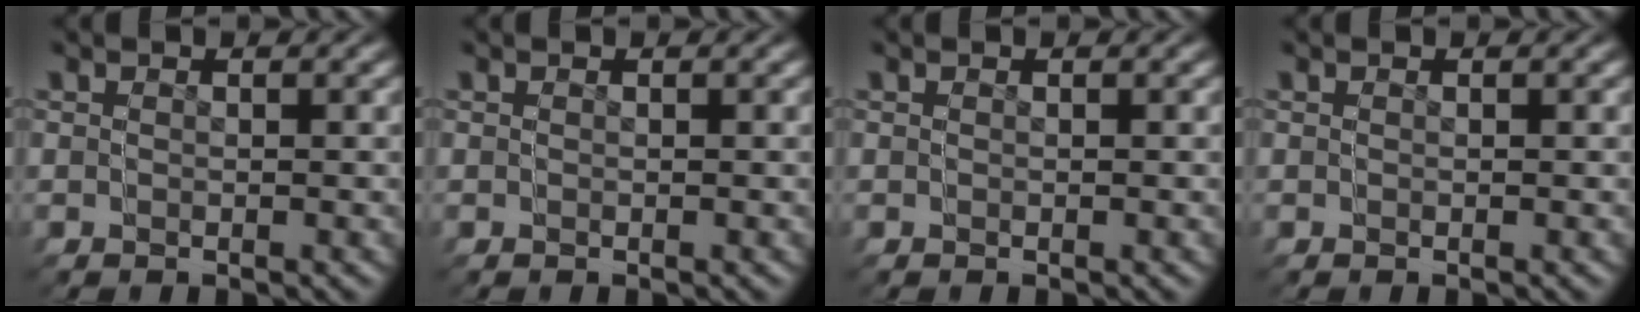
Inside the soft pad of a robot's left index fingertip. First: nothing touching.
{"total": 0.0}
{"total": 0.0}
{"total": 0.0}